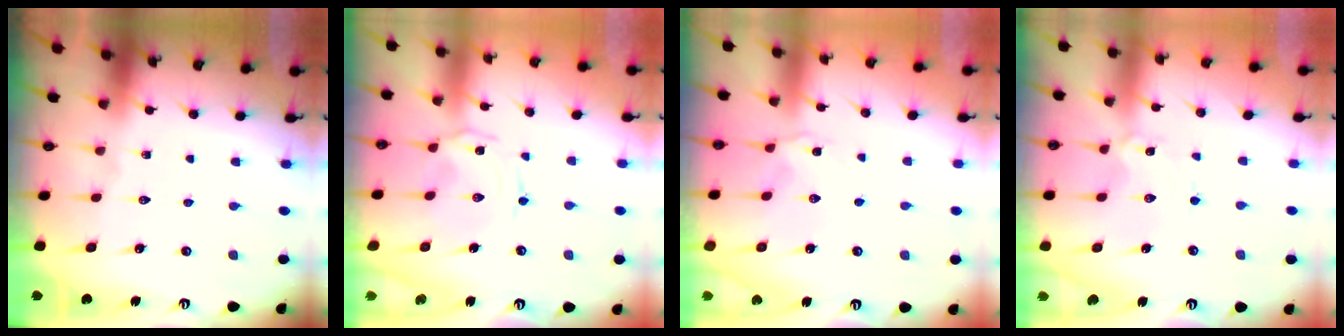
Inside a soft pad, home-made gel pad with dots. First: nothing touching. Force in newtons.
{"total": 0.8, "press": 0.7, "slide": 0.4}
{"total": 0.8, "press": 0.7, "slide": 0.3}
{"total": 0.0}